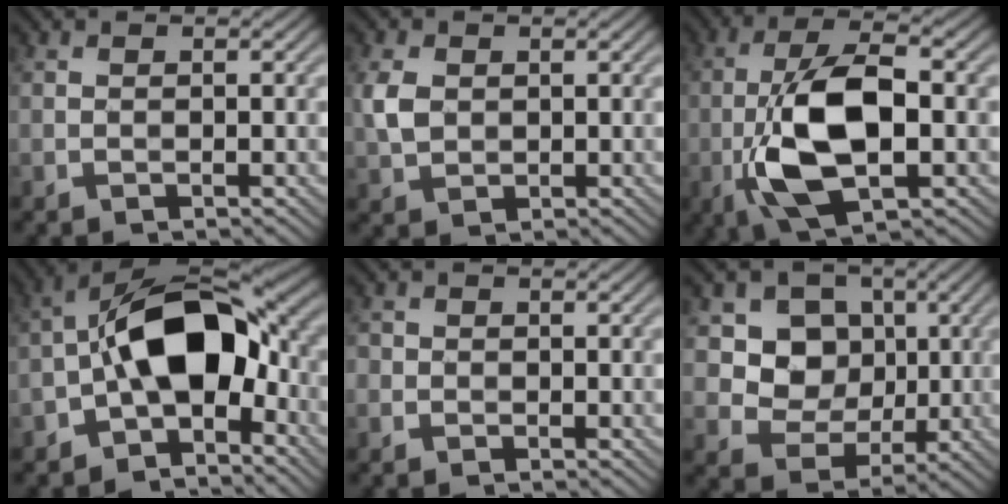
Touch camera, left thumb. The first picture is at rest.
{"total": 3.2, "force": [0.7, 2.5, 1.9], "torque": [-0.056, 0.001, 0.014]}
{"total": 11.3, "force": [-2.3, 4.7, 10.0], "torque": [-0.200, 0.007, -0.046]}
{"total": 13.1, "force": [-2.5, 7.3, 10.6], "torque": [-0.170, 0.020, -0.062]}
{"total": 0.8, "force": [-0.3, 0.7, -0.2], "torque": [0.006, -0.006, -0.005]}
{"total": 8.6, "force": [2.4, 7.5, 3.4], "torque": [-0.081, -0.007, 0.060]}